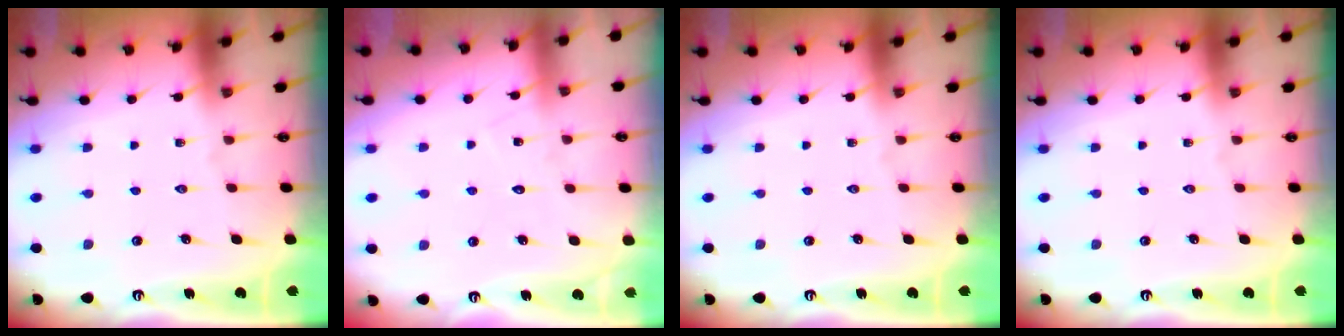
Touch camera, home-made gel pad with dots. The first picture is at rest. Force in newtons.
{"total": 5.6, "press": 5.6, "slide": 0.3}
{"total": 0.0}
{"total": 0.0}